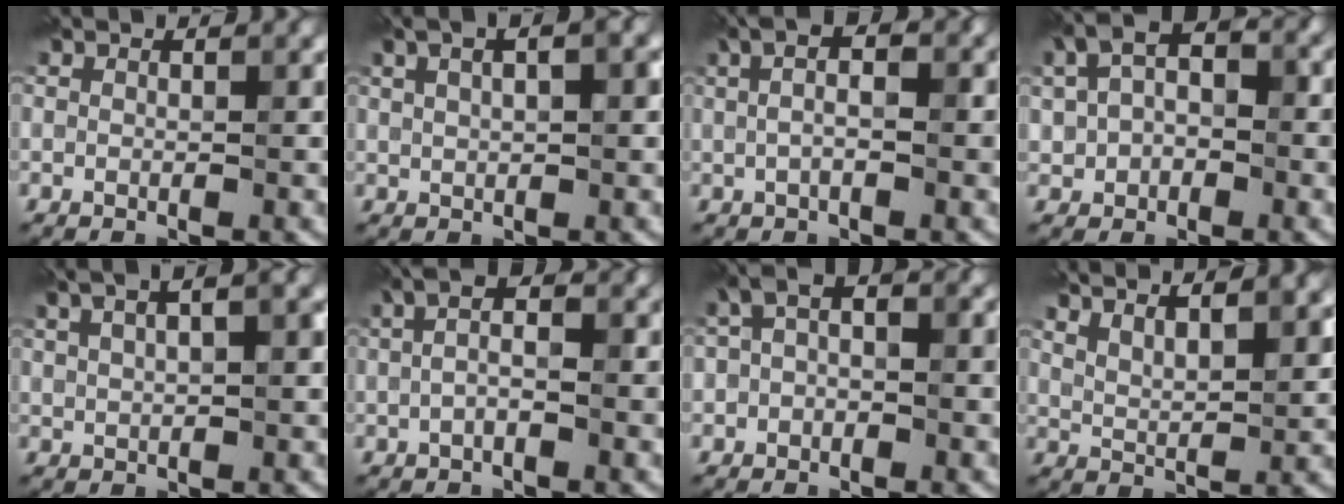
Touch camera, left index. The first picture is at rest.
{"total": 6.3, "force": [2.6, 2.8, 4.9], "torque": [-0.074, 0.023, 0.024]}
{"total": 5.8, "force": [1.5, 2.8, 4.8], "torque": [-0.060, 0.019, -0.002]}
{"total": 6.7, "force": [0.8, 4.6, 4.8], "torque": [-0.088, 0.012, 0.006]}
{"total": 7.2, "force": [3.2, 3.2, 5.6], "torque": [-0.089, 0.027, 0.038]}
{"total": 3.8, "force": [0.1, 1.3, 3.6], "torque": [-0.070, 0.014, -0.011]}
{"total": 4.6, "force": [0.1, 2.9, 3.6], "torque": [-0.052, 0.015, -0.008]}
{"total": 6.7, "force": [5.0, 2.1, 4.0], "torque": [-0.050, 0.024, 0.056]}